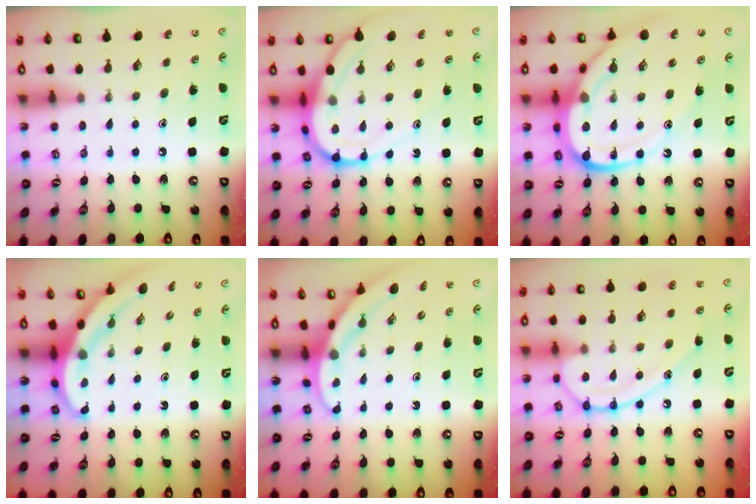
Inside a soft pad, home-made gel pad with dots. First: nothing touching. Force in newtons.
{"total": 13.1, "press": 13.1, "slide": 1.2}
{"total": 19.8, "press": 19.7, "slide": 2.1}
{"total": 3.6, "press": 3.6, "slide": 0.3}
{"total": 4.1, "press": 4.1, "slide": 0.2}
{"total": 13.8, "press": 13.7, "slide": 1.4}